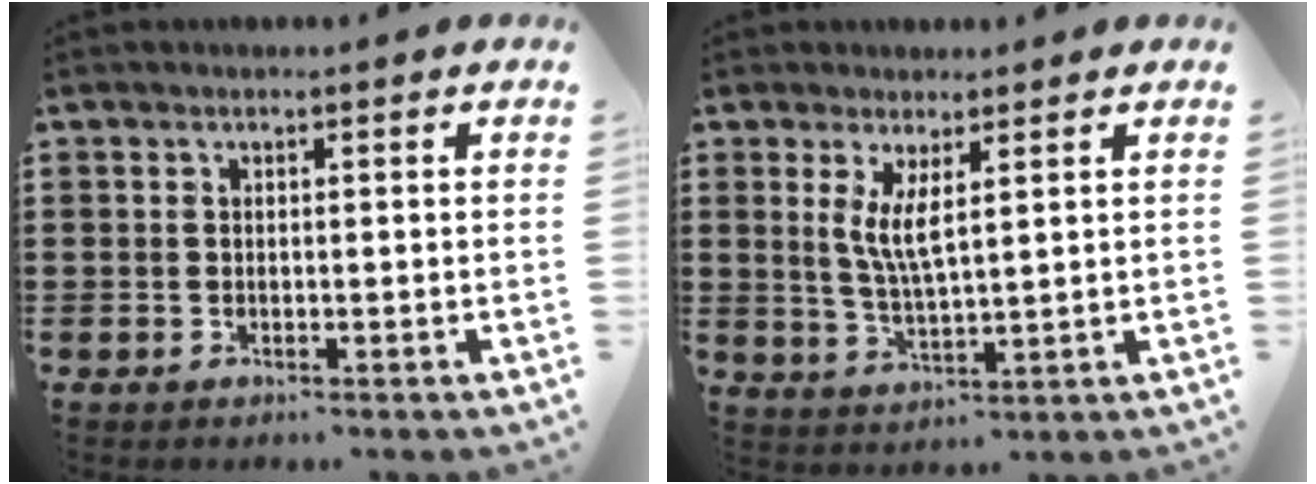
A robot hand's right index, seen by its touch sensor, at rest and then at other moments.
{"total": 4.7, "force": [1.9, 1.0, 4.2], "torque": [-0.089, -0.002, 0.033]}